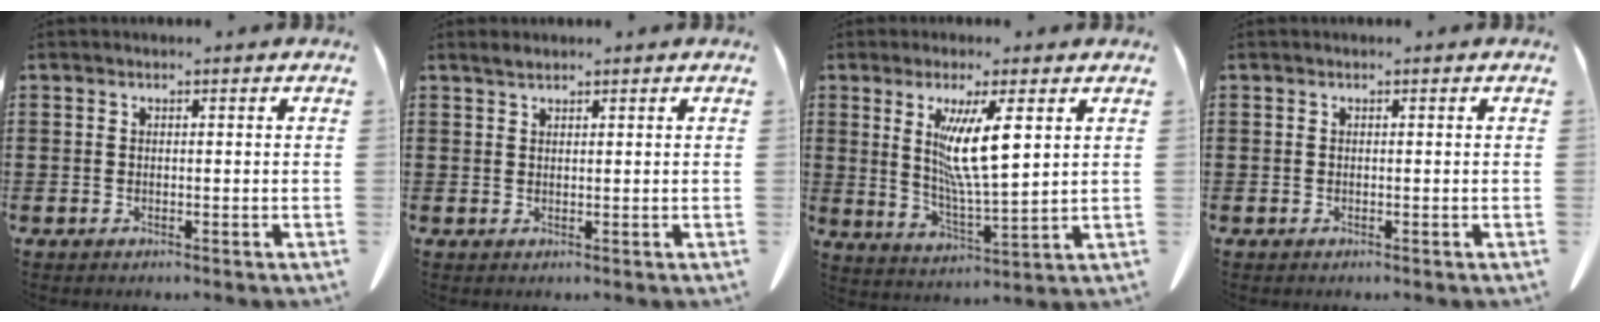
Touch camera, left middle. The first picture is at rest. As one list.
[{"total": 1.2, "force": [1.1, 0.2, 0.5], "torque": [-0.012, 0.001, 0.020]}, {"total": 9.0, "force": [3.4, 1.6, 8.2], "torque": [-0.156, -0.008, 0.057]}, {"total": 0.0}]